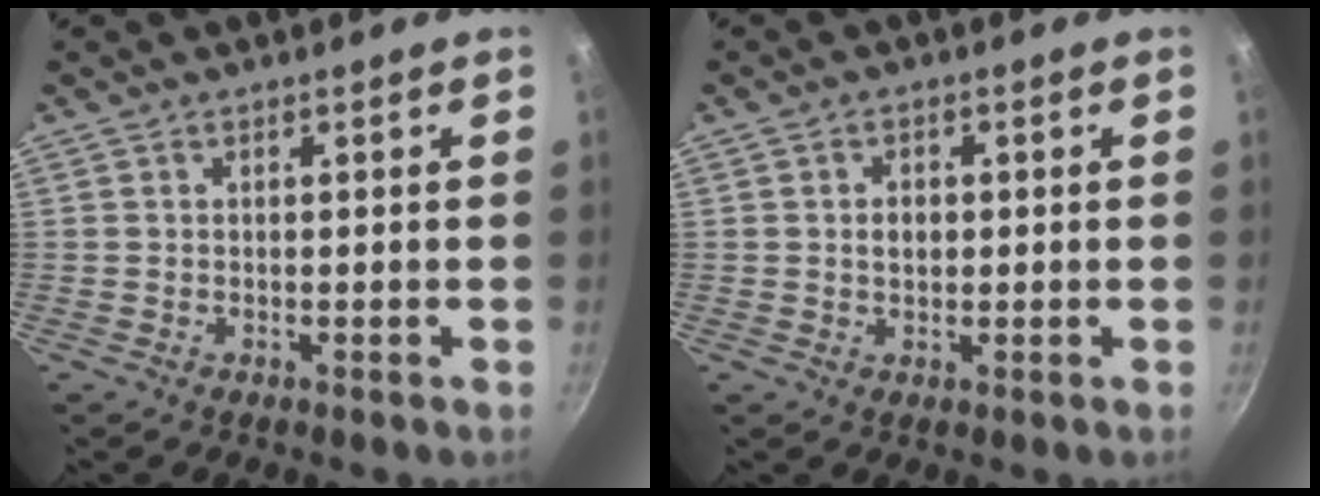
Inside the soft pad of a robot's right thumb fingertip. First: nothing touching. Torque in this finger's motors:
{"motor_torque": [0.21, -0.28, 0.15, 0.18, 0.10]}